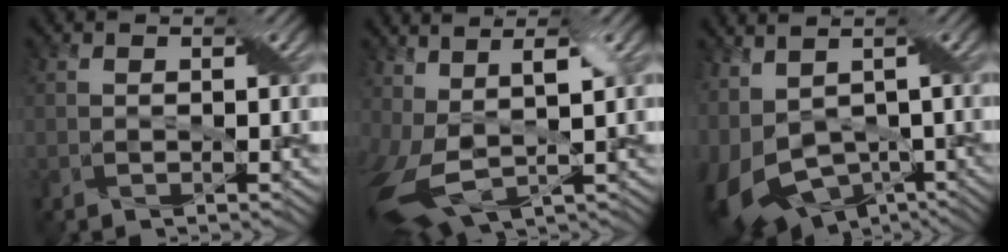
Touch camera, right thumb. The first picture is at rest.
{"total": 11.3, "force": [1.2, 6.0, 9.5], "torque": [-0.210, -0.030, 0.039]}
{"total": 12.8, "force": [-2.5, 8.0, 9.7], "torque": [-0.244, -0.038, -0.014]}